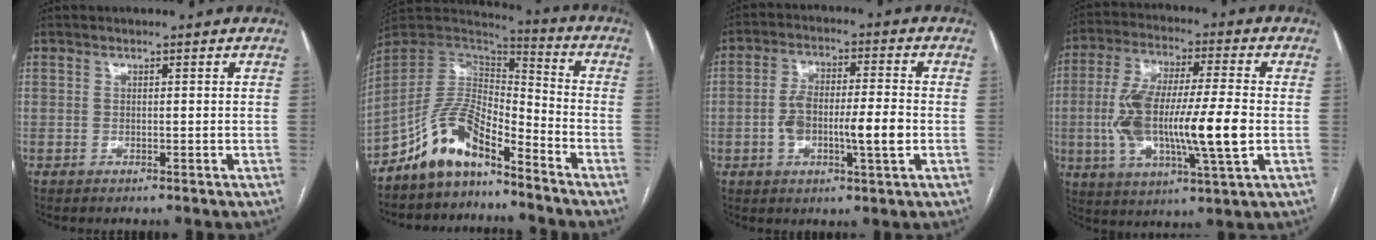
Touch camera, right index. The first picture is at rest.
{"total": 10.6, "force": [-8.2, 3.5, 5.8], "torque": [-0.121, 0.030, -0.155]}
{"total": 9.2, "force": [-1.9, 2.0, 8.8], "torque": [-0.159, 0.013, -0.031]}
{"total": 16.6, "force": [-2.0, 2.7, 16.3], "torque": [-0.318, 0.002, -0.035]}